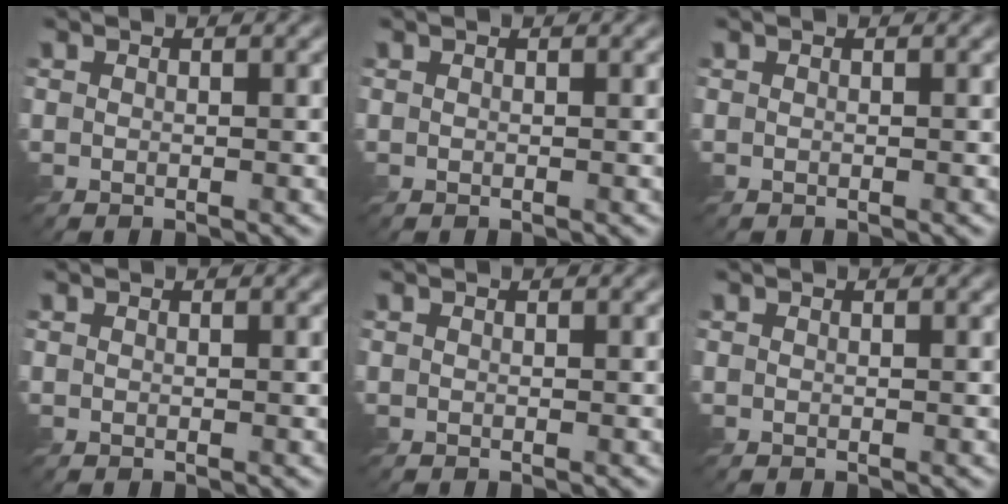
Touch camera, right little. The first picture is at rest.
{"total": 0.0}
{"total": 0.0}
{"total": 0.0}
{"total": 0.0}
{"total": 0.0}